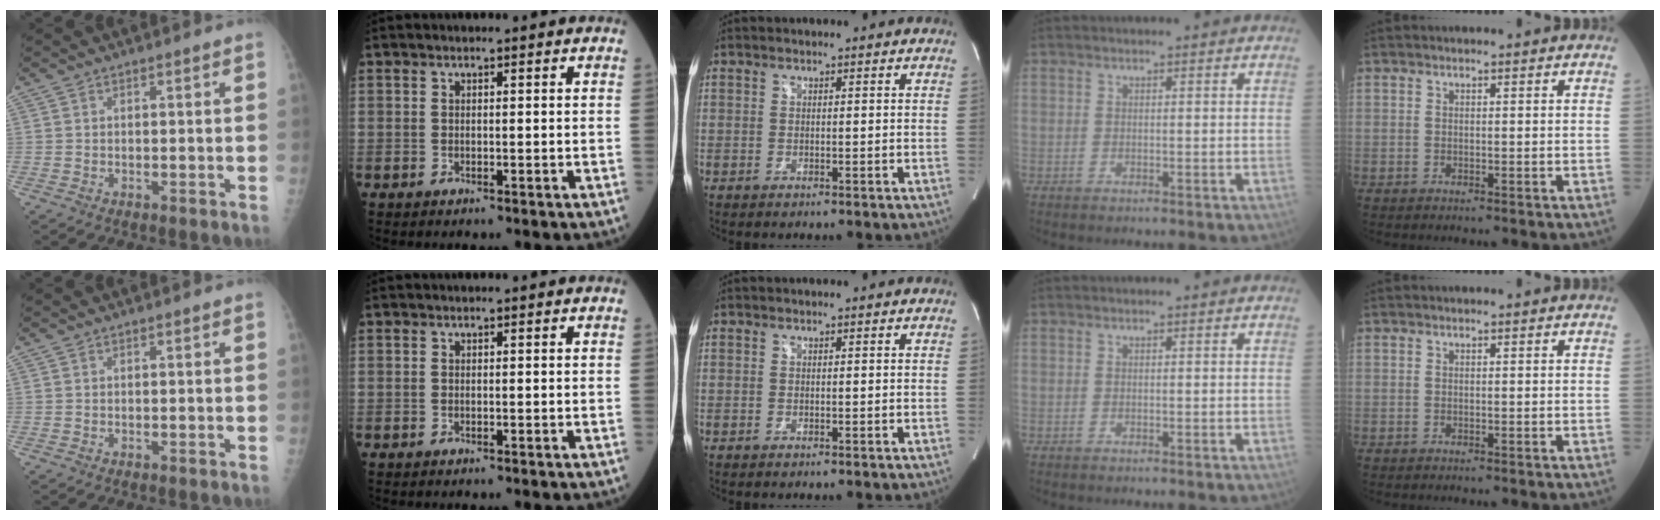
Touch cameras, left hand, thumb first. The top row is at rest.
{}